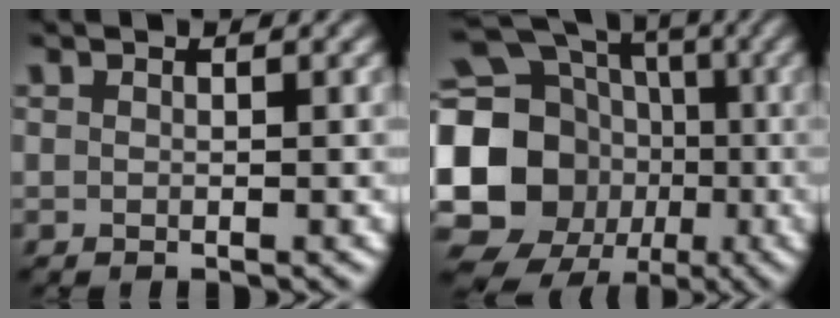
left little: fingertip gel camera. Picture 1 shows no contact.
{"total": 19.2, "force": [-2.5, 17.3, 8.0], "torque": [-0.183, 0.002, -0.086]}